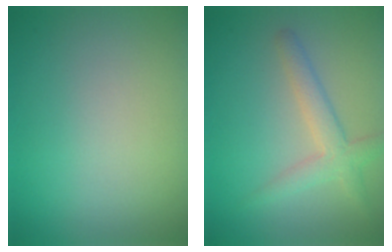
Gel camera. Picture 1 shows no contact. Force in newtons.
{"total": 3.0, "press": 3.0, "slide": 0.1}